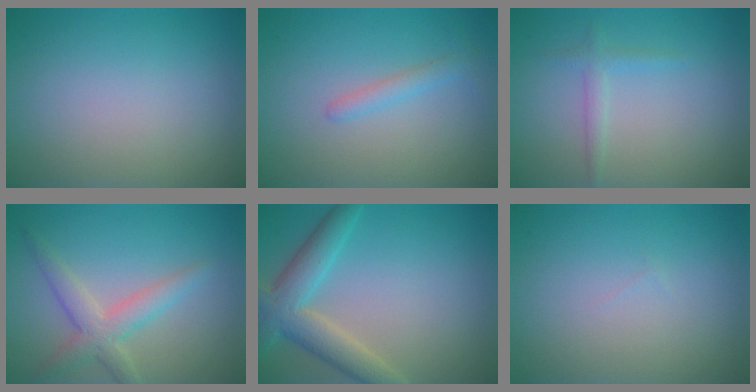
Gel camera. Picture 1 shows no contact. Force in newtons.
{"total": 1.4, "press": 1.4, "slide": 0.0}
{"total": 1.3, "press": 1.3, "slide": 0.1}
{"total": 3.4, "press": 3.4, "slide": 0.1}
{"total": 5.2, "press": 5.2, "slide": 0.3}
{"total": 0.0}